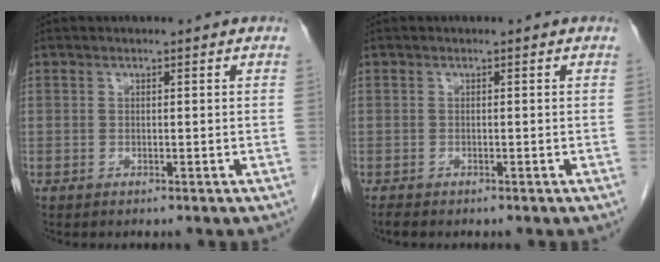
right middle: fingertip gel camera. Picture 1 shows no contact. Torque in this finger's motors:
{"motor_torque": [0.26, -0.14, -0.07, 0.00]}